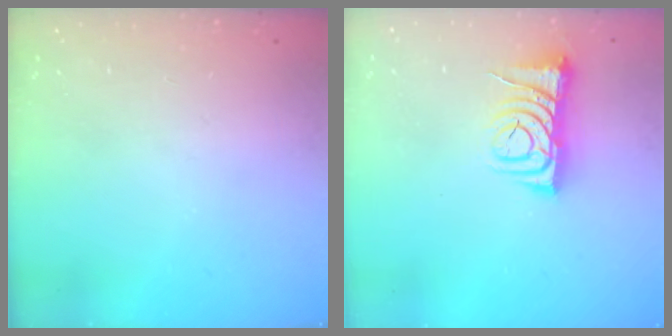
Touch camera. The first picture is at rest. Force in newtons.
{"total": 6.8, "press": 6.7, "slide": 1.0}